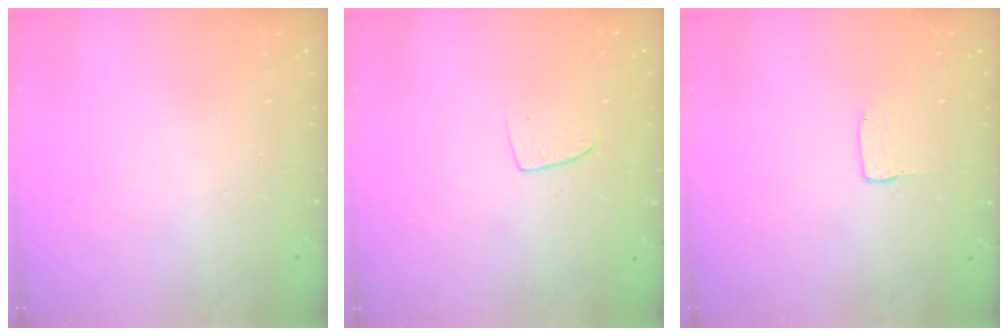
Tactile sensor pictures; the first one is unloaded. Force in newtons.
{"total": 5.5, "press": 5.5, "slide": 0.4}
{"total": 2.0, "press": 2.0, "slide": 0.1}